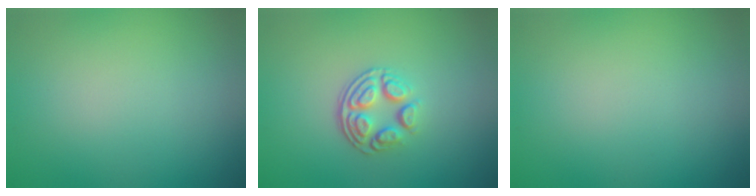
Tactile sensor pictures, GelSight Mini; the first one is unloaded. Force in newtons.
{"total": 3.7, "press": 2.6, "slide": 2.6}
{"total": 0.0}